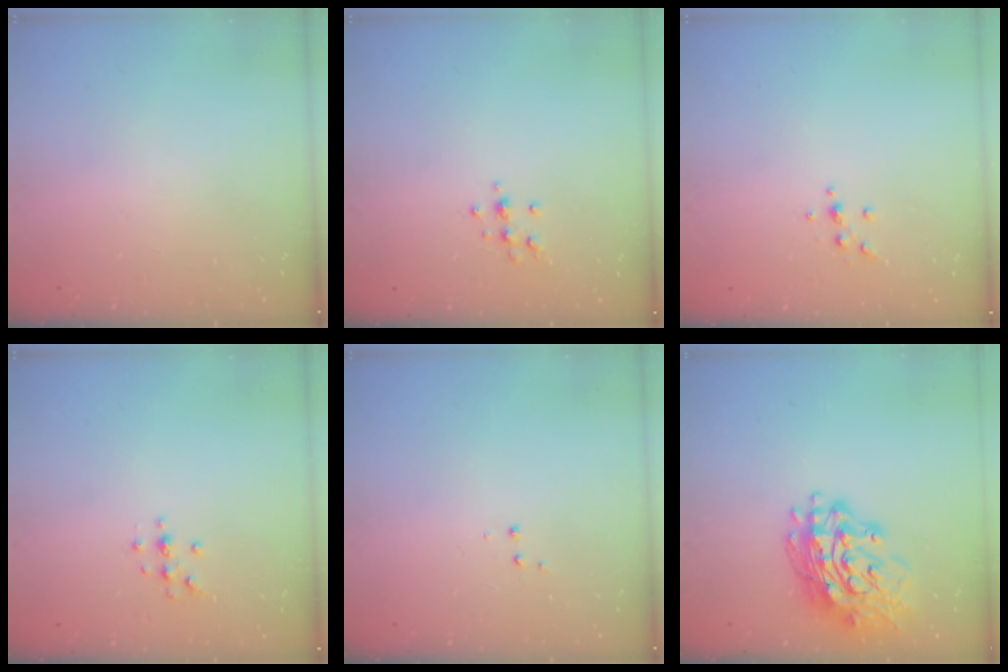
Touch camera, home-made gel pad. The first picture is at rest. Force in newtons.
{"total": 6.8, "press": 6.8, "slide": 0.6}
{"total": 3.8, "press": 3.6, "slide": 1.2}
{"total": 4.1, "press": 4.1, "slide": 0.4}
{"total": 3.4, "press": 3.3, "slide": 0.6}
{"total": 18.5, "press": 18.4, "slide": 2.1}